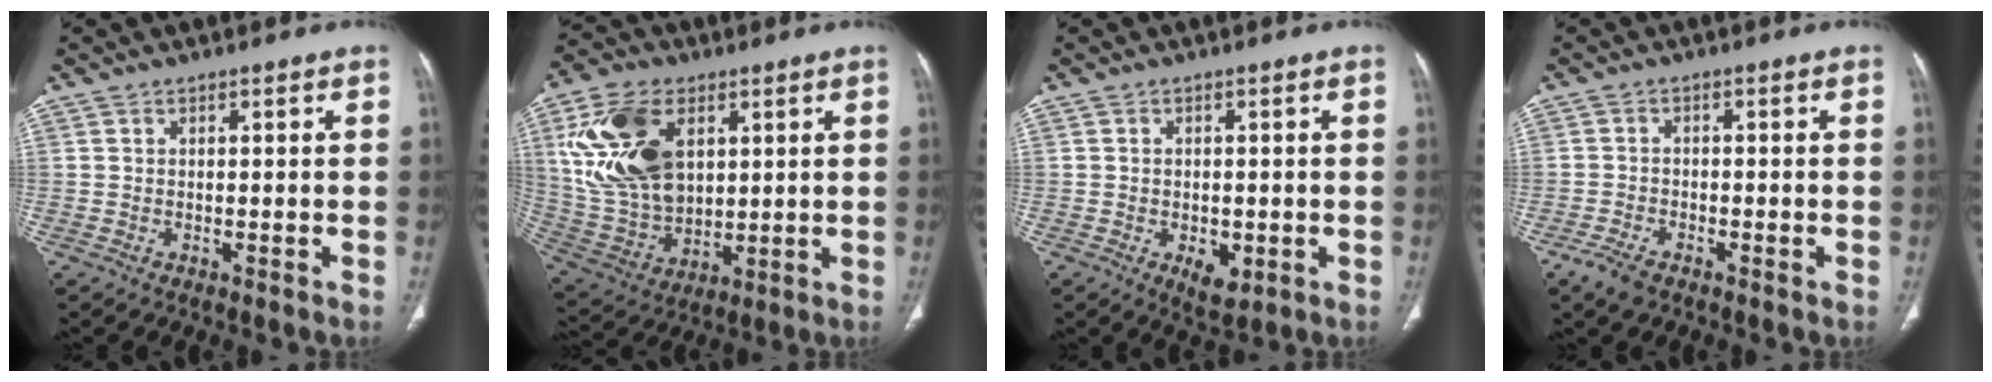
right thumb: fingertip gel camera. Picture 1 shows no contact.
{"total": 19.6, "force": [5.8, 12.5, 14.0], "torque": [-0.255, -0.014, 0.122]}
{"total": 4.7, "force": [-1.4, 2.8, 3.6], "torque": [-0.044, -0.006, -0.012]}
{"total": 4.0, "force": [-2.7, 1.8, 2.3], "torque": [-0.054, 0.000, -0.050]}